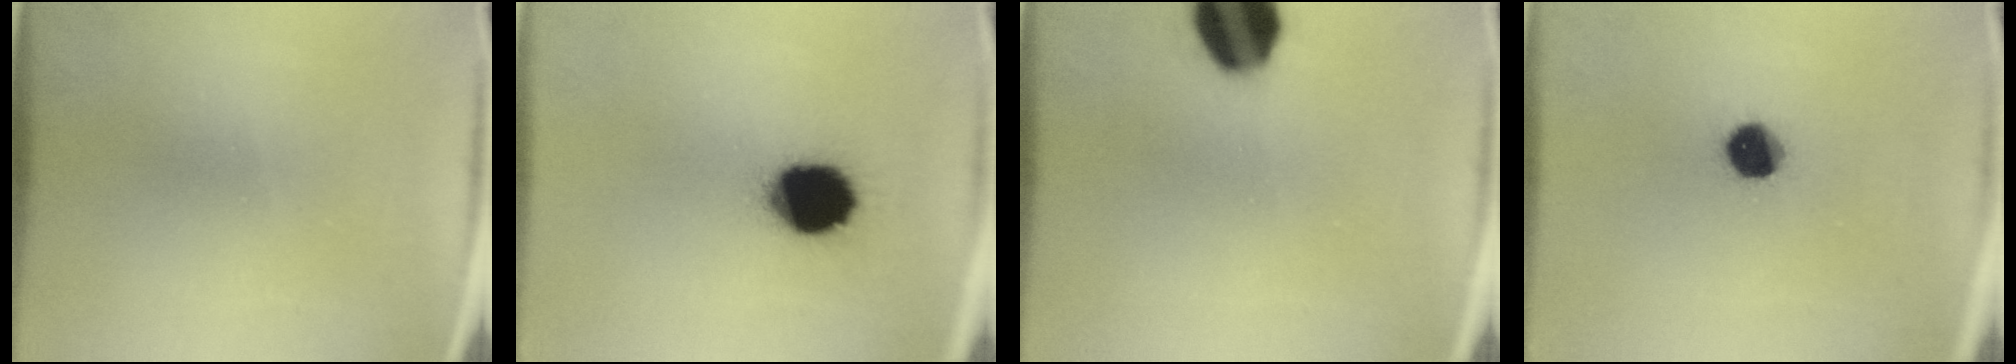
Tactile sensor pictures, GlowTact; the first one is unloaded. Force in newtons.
{"total": 16.7}
{"total": 14.6}
{"total": 7.9}